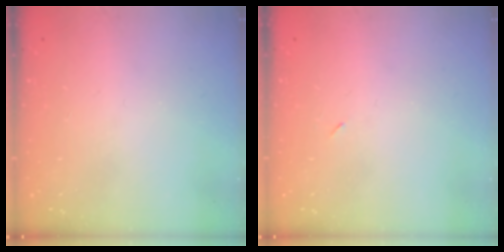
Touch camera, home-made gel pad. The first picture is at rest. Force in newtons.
{"total": 2.2, "press": 1.8, "slide": 1.2}